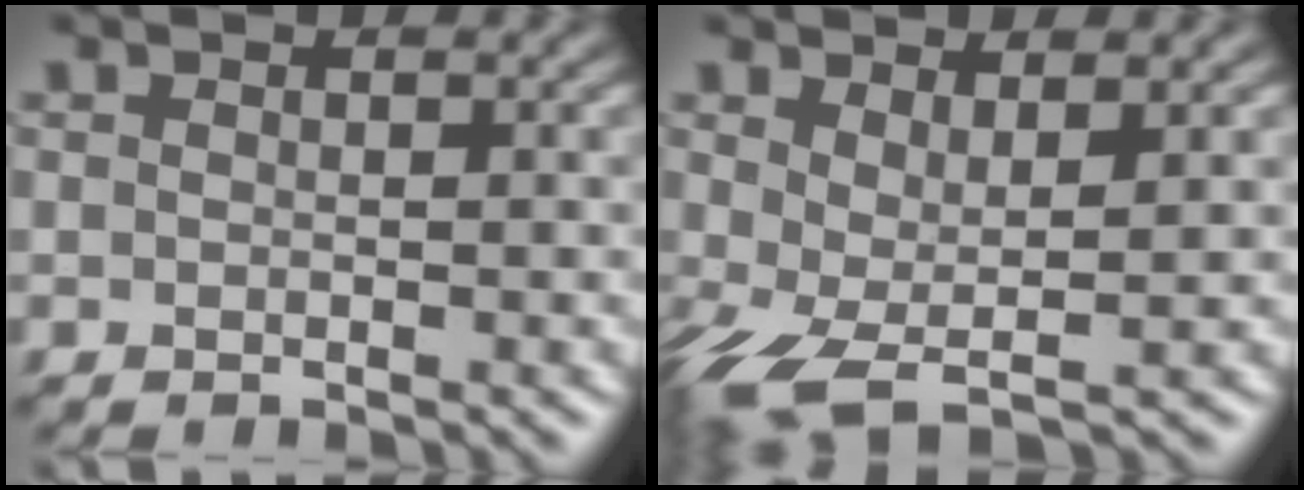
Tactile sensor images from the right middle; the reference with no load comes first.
{"total": 4.2, "force": [-0.2, 1.5, 3.9], "torque": [-0.089, -0.007, -0.009]}